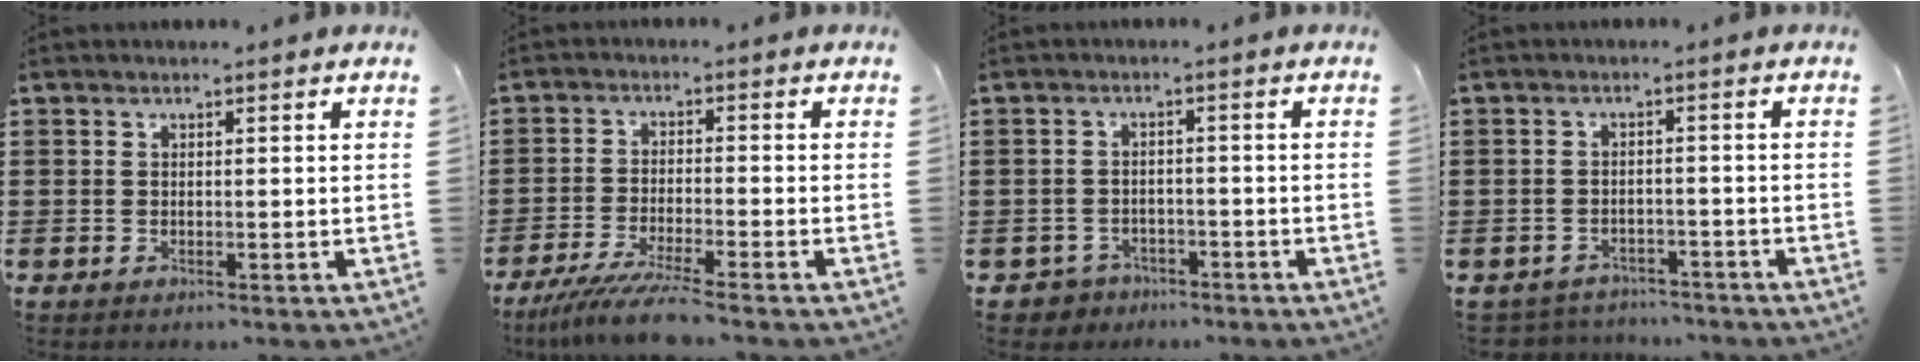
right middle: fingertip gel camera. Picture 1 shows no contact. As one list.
[{"total": 5.9, "force": [-5.1, -0.4, 3.0], "torque": [-0.067, -0.022, -0.098]}, {"total": 2.4, "force": [-2.2, 1.0, -0.1], "torque": [-0.008, 0.000, -0.050]}, {"total": 2.7, "force": [-2.6, 0.4, -0.3], "torque": [-0.005, 0.000, -0.059]}]